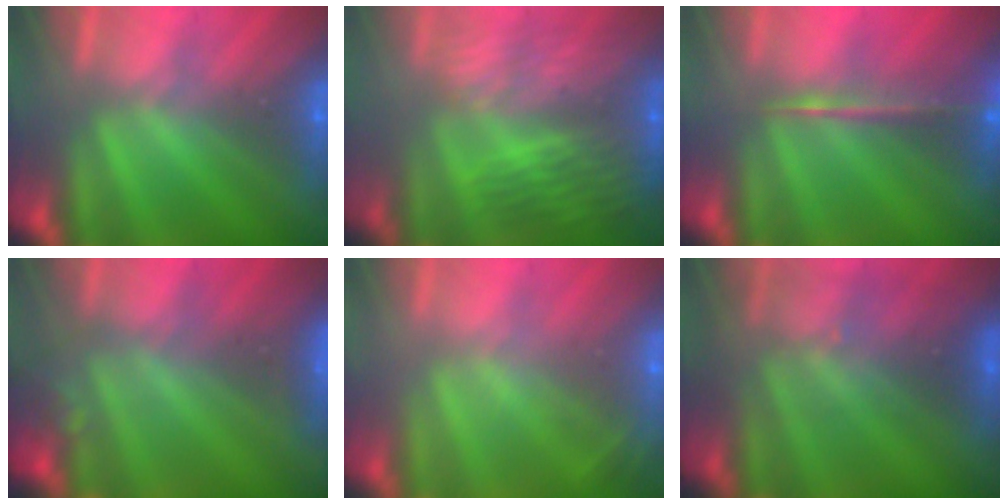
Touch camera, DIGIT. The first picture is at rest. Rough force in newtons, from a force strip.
{"total": 6.5}
{"total": 7.0}
{"total": 5.1}
{"total": 2.0}
{"total": 2.7}